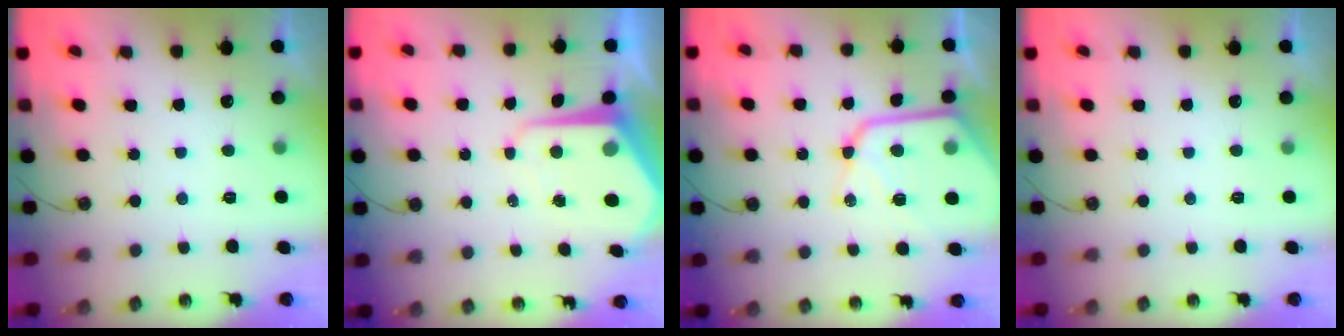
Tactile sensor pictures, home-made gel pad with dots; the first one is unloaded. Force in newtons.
{"total": 8.9, "press": 8.9, "slide": 0.7}
{"total": 16.1, "press": 16.1, "slide": 1.6}
{"total": 0.0}